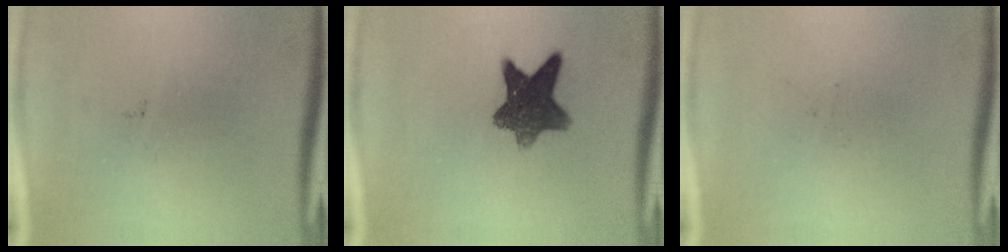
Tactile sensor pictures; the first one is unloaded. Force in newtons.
{"total": 9.2}
{"total": 0.0}